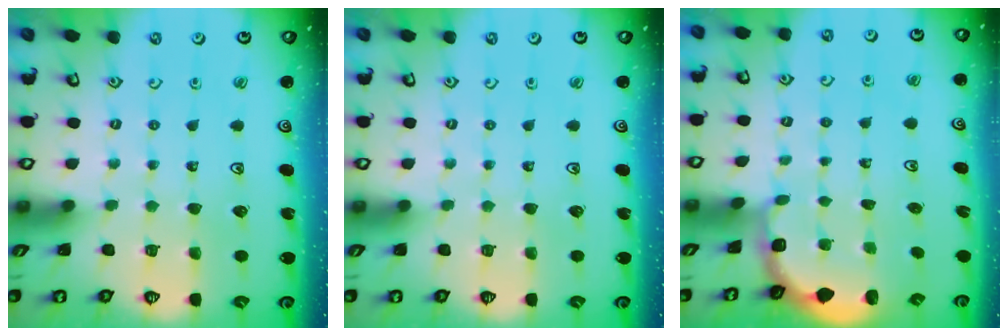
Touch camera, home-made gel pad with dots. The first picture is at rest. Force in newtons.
{"total": 0.0}
{"total": 1.7, "press": 1.5, "slide": 0.6}